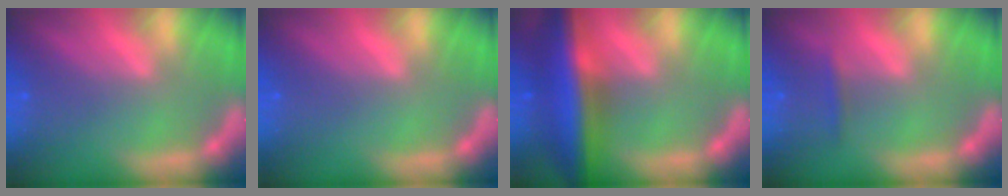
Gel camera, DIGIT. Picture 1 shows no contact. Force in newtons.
{"total": 0.0}
{"total": 9.5}
{"total": 0.9}